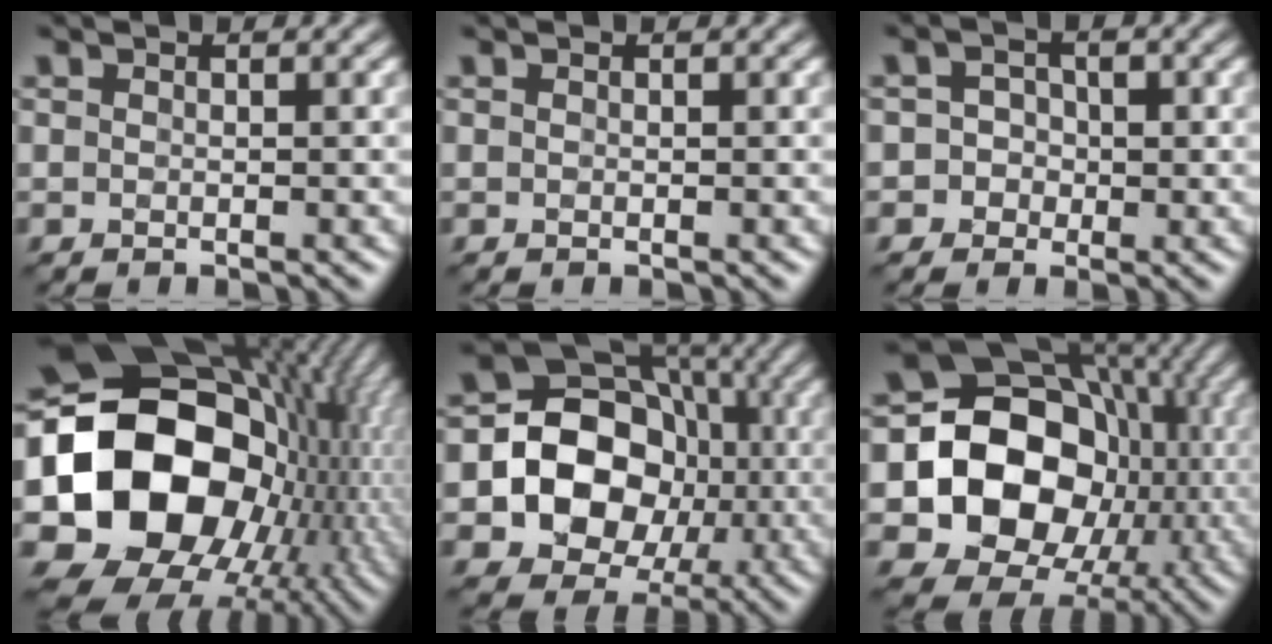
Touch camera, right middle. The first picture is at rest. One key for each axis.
{"total": 0.0}
{"total": 1.9, "fx": -0.7, "fy": 1.8, "fz": 0.3, "tx": 0.014, "ty": 0.006, "tz": -0.024}
{"total": 20.0, "fx": -0.7, "fy": 15.5, "fz": 12.7, "tx": -0.267, "ty": -0.006, "tz": 0.003}
{"total": 13.1, "fx": -1.7, "fy": 11.2, "fz": 6.5, "tx": -0.103, "ty": -0.003, "tz": -0.056}
{"total": 15.5, "fx": -1.7, "fy": 12.8, "fz": 8.7, "tx": -0.142, "ty": -0.014, "tz": -0.043}